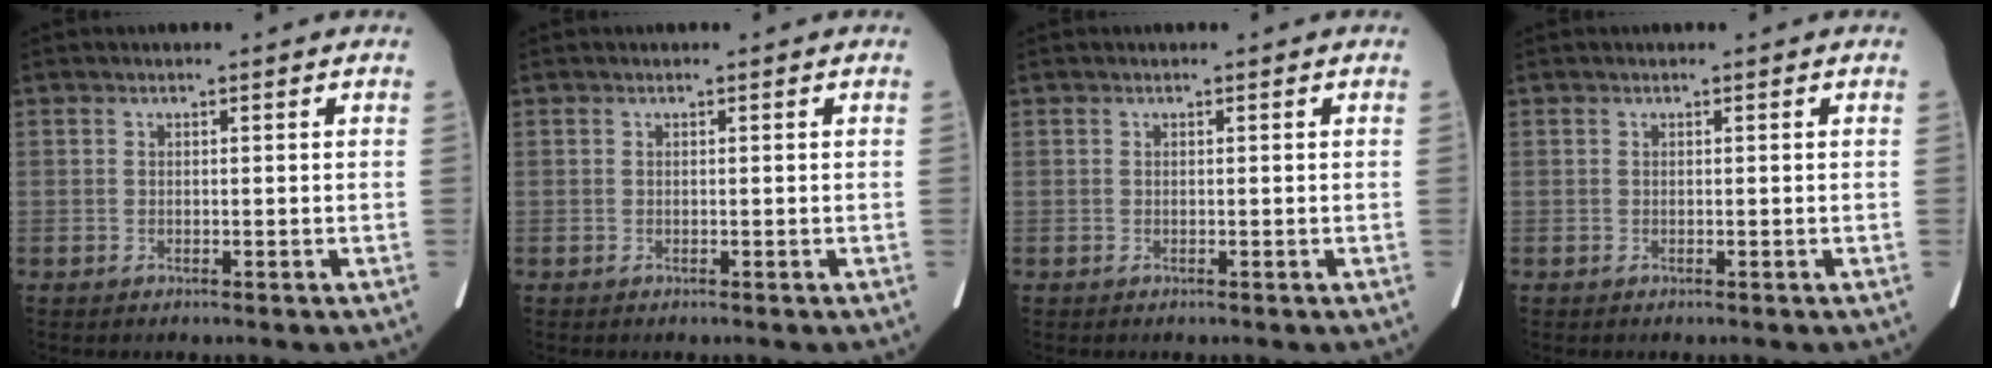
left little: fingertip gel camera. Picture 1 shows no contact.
{"total": 0.0}
{"total": 0.0}
{"total": 0.0}